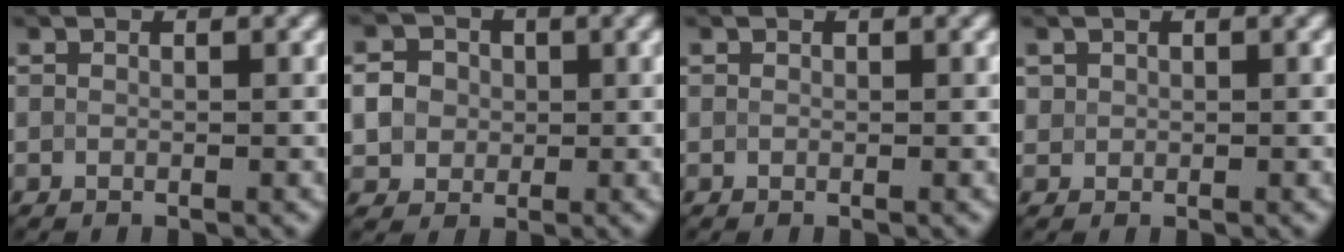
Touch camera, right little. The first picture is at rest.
{"total": 3.5, "force": [0.2, 3.2, 1.4], "torque": [-0.027, 0.010, -0.004]}
{"total": 0.0}
{"total": 0.6, "force": [0.3, 0.5, 0.0], "torque": [0.003, -0.003, 0.010]}